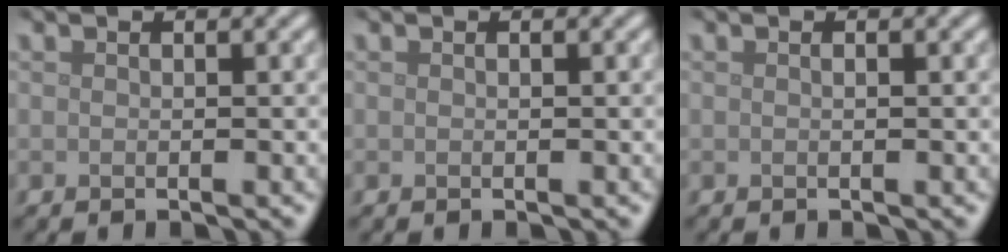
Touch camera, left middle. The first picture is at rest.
{"total": 0.0}
{"total": 0.0}